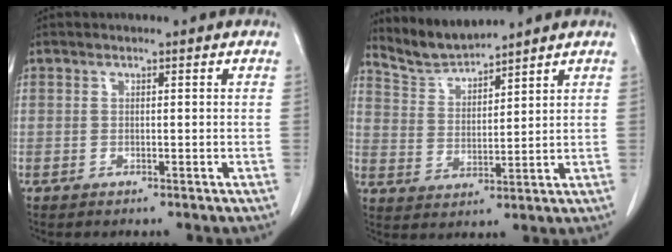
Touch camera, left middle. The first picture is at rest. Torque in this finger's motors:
{"motor_torque": [-0.06, -0.12, -0.02, -0.01]}